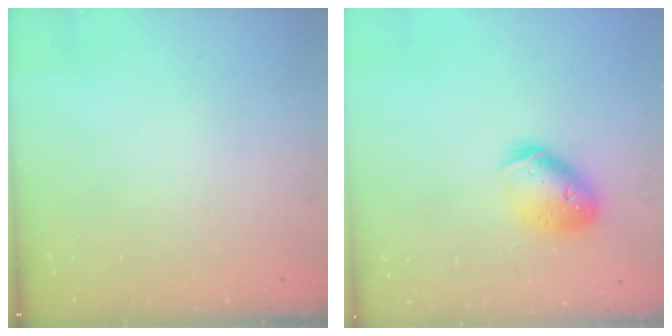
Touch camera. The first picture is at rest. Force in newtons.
{"total": 13.4, "press": 13.2, "slide": 2.1}